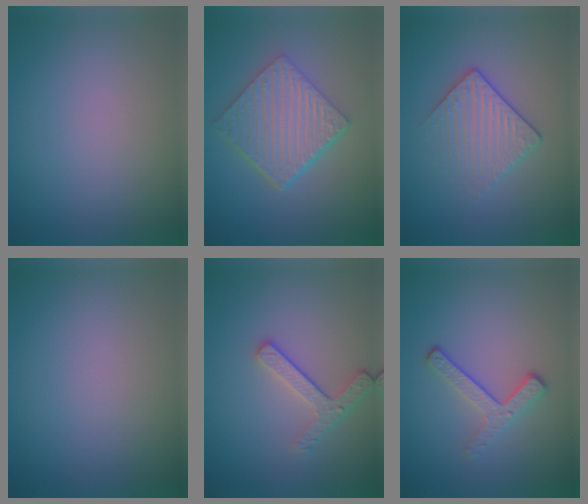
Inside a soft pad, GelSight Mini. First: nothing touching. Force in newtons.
{"total": 6.4, "press": 4.5, "slide": 4.7}
{"total": 3.1, "press": 2.8, "slide": 1.3}
{"total": 0.0}
{"total": 2.6, "press": 2.2, "slide": 1.3}
{"total": 3.2, "press": 2.4, "slide": 2.0}